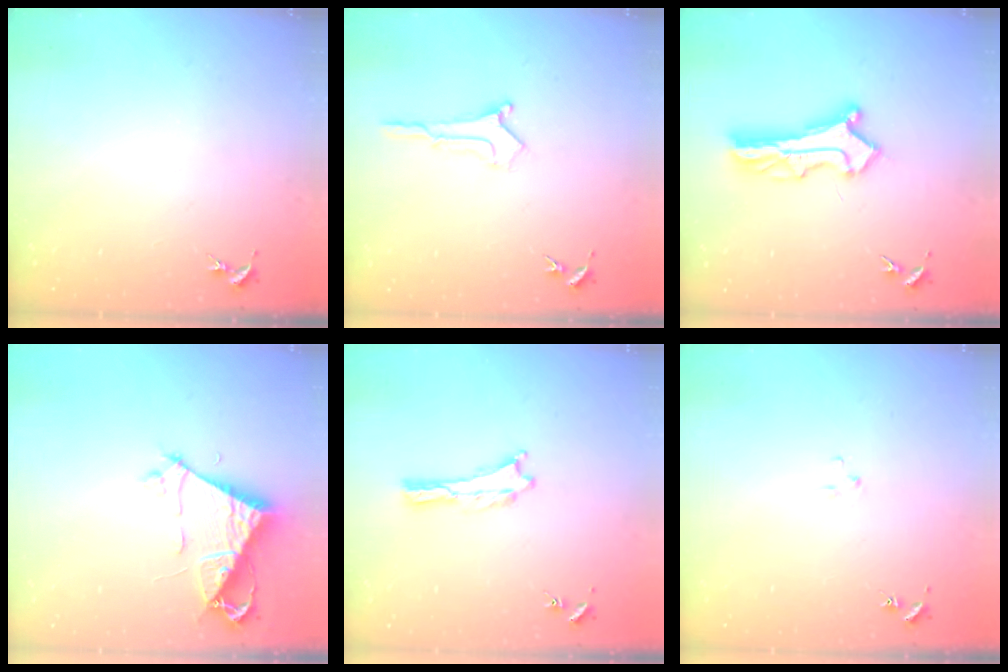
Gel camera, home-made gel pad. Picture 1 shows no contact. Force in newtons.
{"total": 0.6, "press": 0.6, "slide": 0.1}
{"total": 6.7, "press": 6.7, "slide": 0.6}
{"total": 7.0, "press": 7.0, "slide": 0.5}
{"total": 0.0}
{"total": 1.8, "press": 1.8, "slide": 0.1}